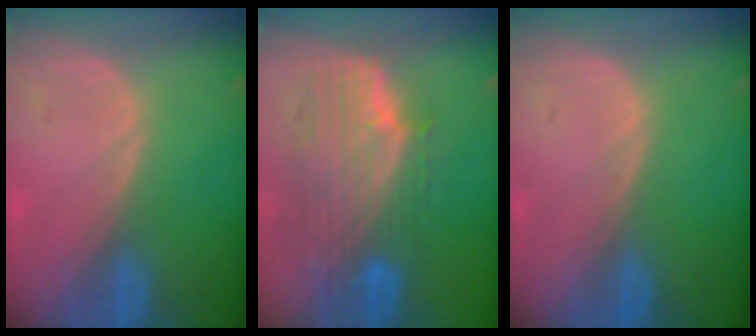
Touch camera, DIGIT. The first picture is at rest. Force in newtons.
{"total": 10.0, "press": 8.9, "slide": 4.5}
{"total": 0.0}